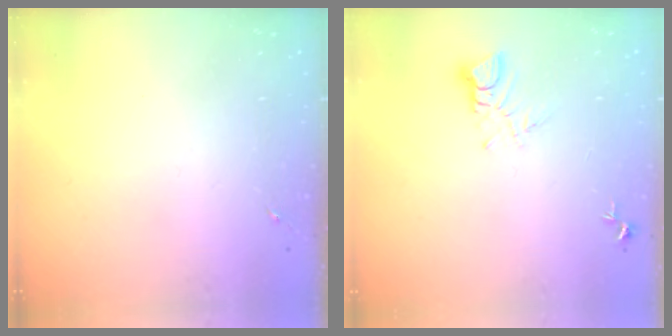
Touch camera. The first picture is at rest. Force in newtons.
{"total": 3.5, "press": 3.5, "slide": 0.2}